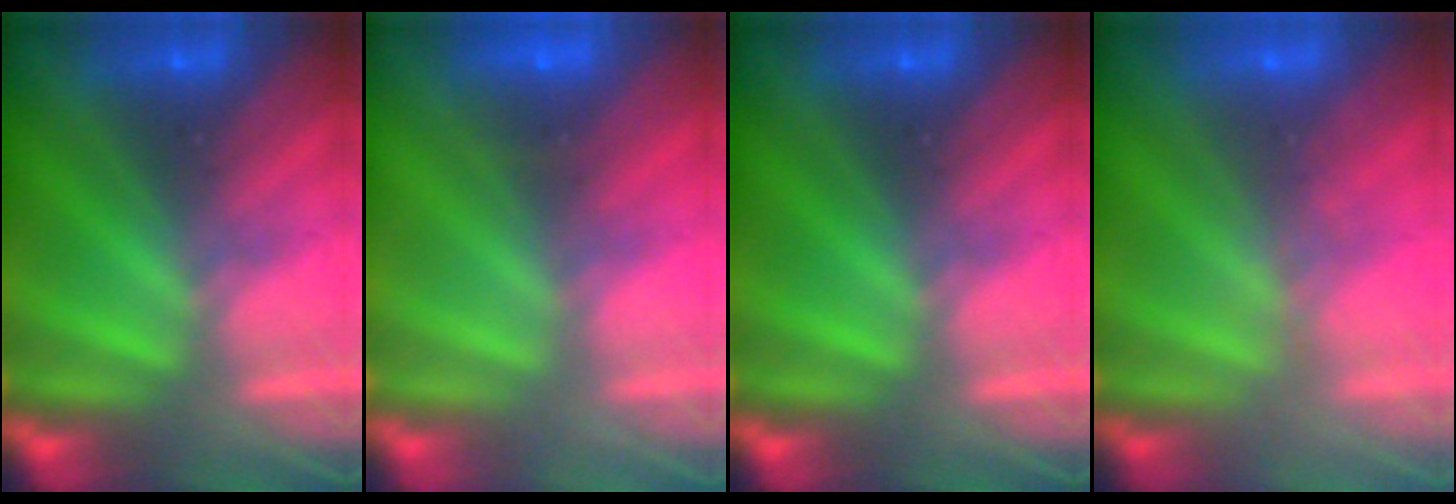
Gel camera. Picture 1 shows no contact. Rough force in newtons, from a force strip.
{"total": 1.8}
{"total": 0.0}
{"total": 1.7}